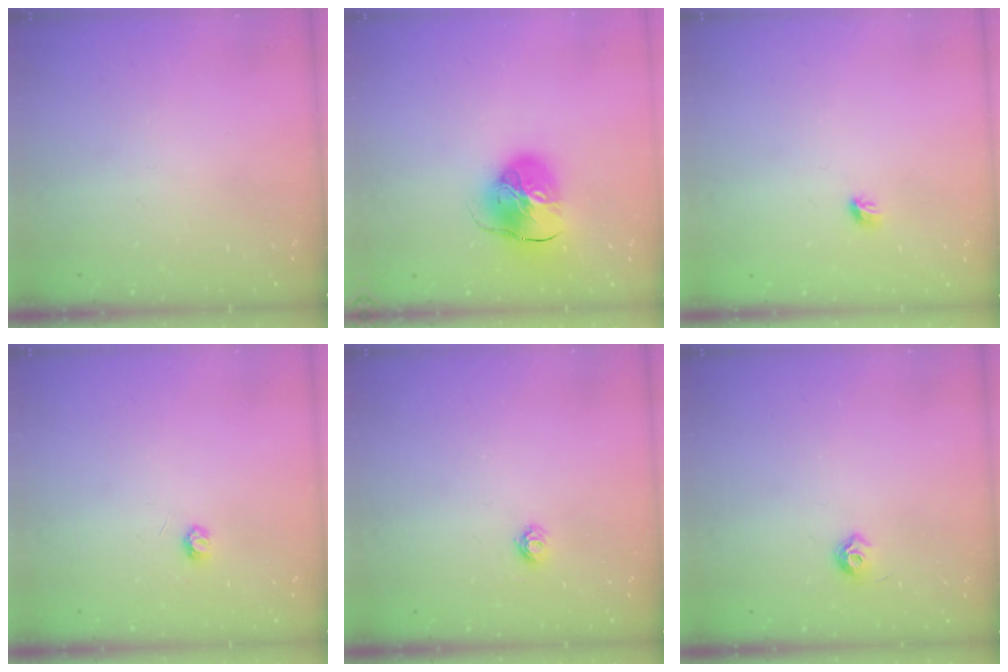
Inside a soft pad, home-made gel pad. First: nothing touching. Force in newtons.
{"total": 11.2, "press": 11.1, "slide": 1.5}
{"total": 3.9, "press": 3.8, "slide": 0.9}
{"total": 3.3, "press": 3.3, "slide": 0.2}
{"total": 5.8, "press": 5.8, "slide": 0.3}
{"total": 6.1, "press": 6.0, "slide": 0.9}